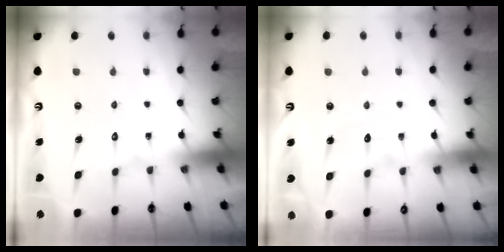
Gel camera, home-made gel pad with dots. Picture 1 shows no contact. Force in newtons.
{"total": 2.9, "press": 2.9, "slide": 0.3}